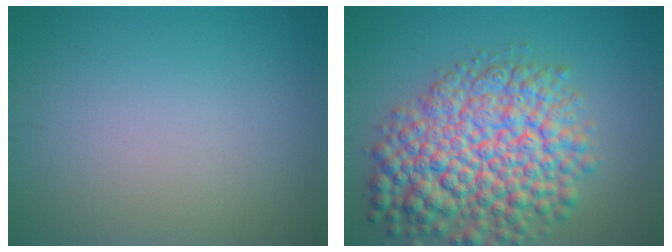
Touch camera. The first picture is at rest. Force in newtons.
{"total": 10.4, "press": 10.4, "slide": 0.4}